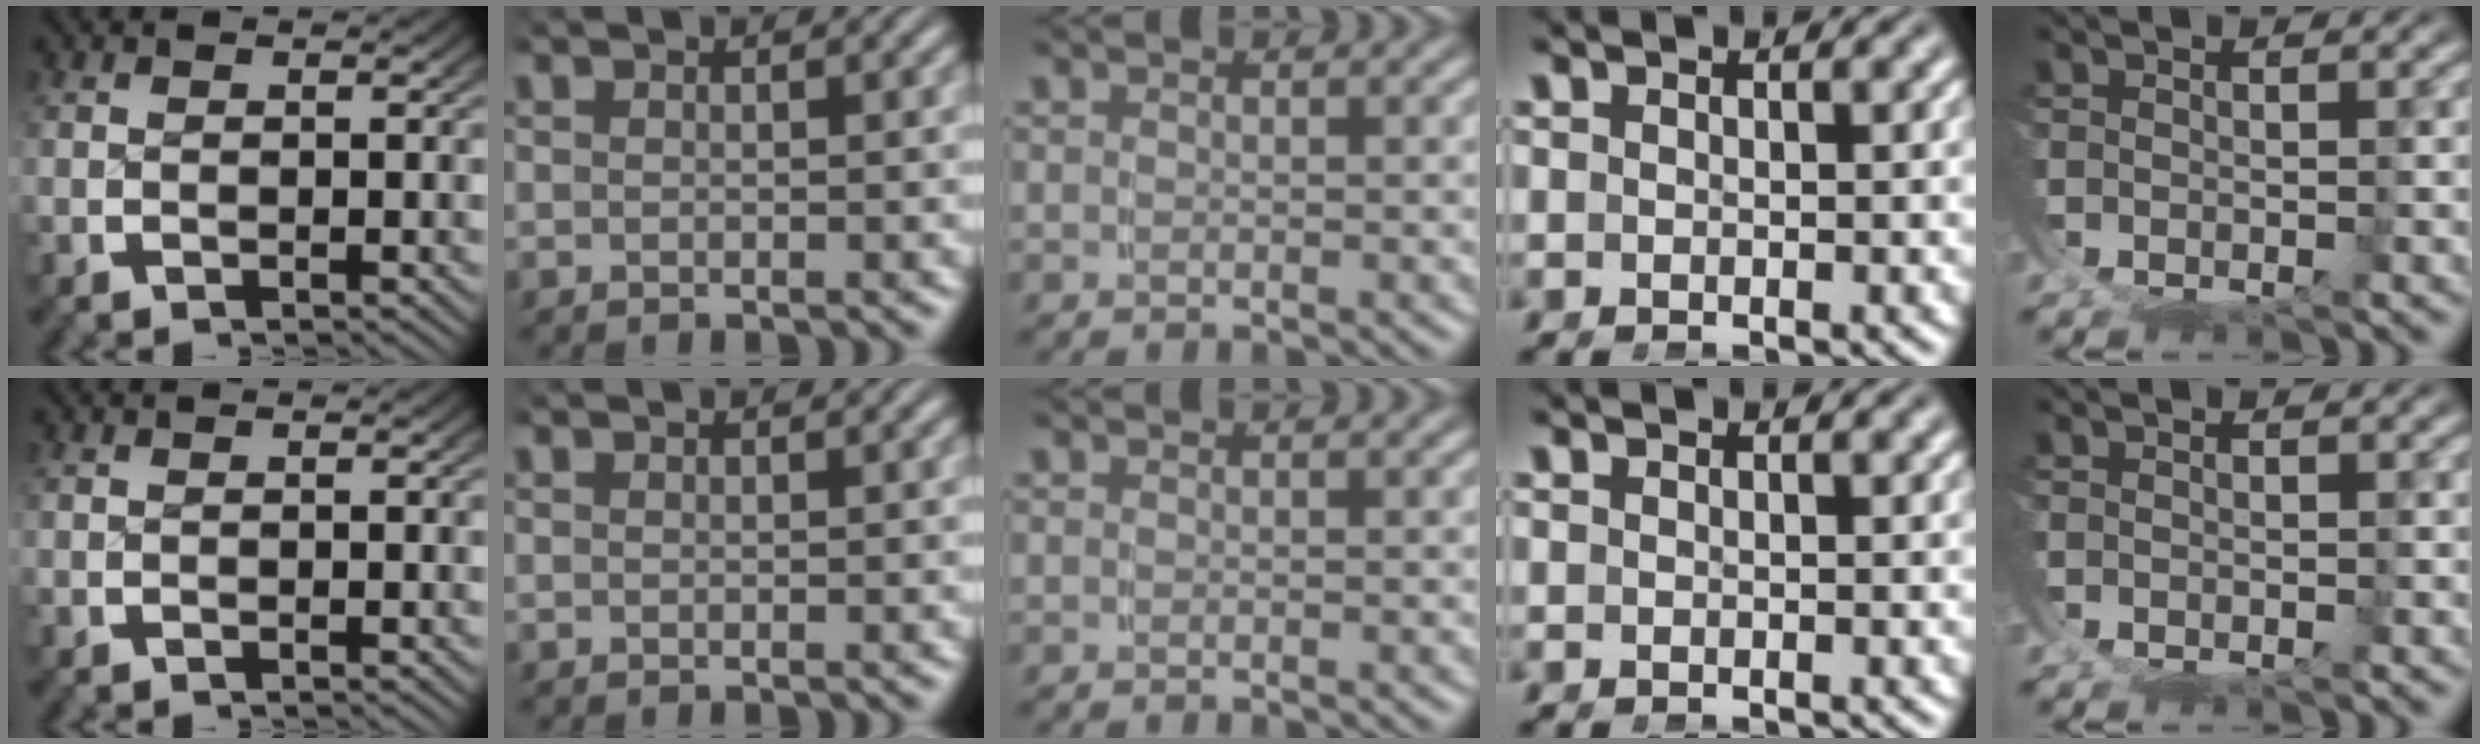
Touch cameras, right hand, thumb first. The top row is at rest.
{}